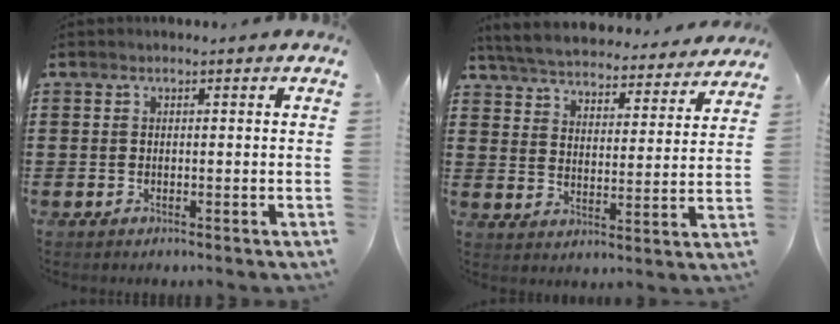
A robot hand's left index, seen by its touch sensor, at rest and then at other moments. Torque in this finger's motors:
{"motor_torque": [1.10, -1.04, 1.05, 0.16]}